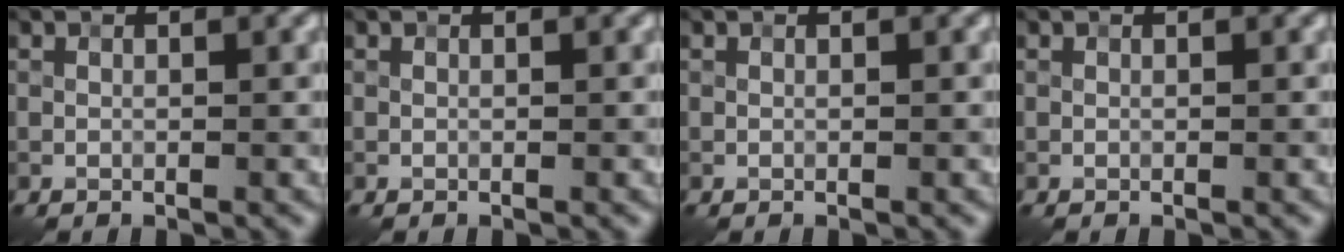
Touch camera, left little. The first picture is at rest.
{"total": 0.0}
{"total": 0.0}
{"total": 0.0}